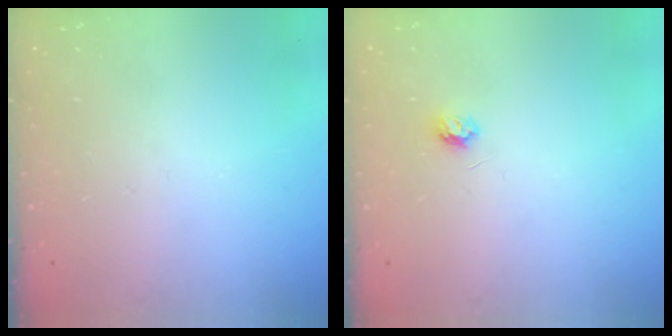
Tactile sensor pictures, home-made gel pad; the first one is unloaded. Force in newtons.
{"total": 3.5, "press": 3.5, "slide": 0.5}